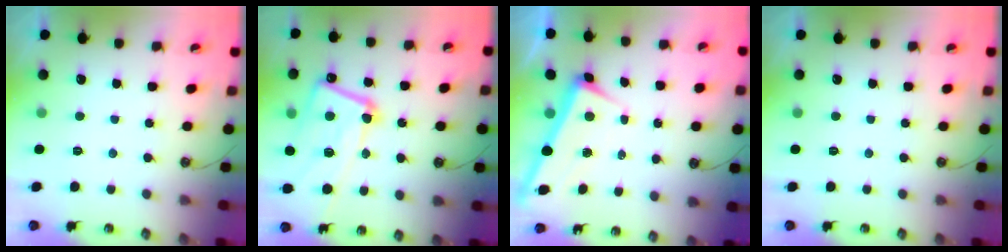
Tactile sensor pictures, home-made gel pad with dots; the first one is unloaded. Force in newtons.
{"total": 17.5, "press": 17.4, "slide": 1.5}
{"total": 1.9, "press": 1.8, "slide": 0.6}
{"total": 0.0}